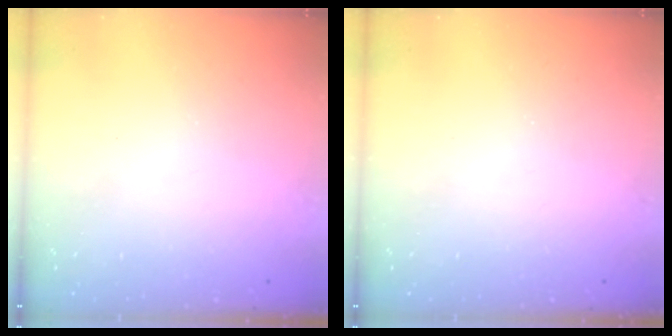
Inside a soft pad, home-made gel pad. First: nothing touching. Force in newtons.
{"total": 0.0}